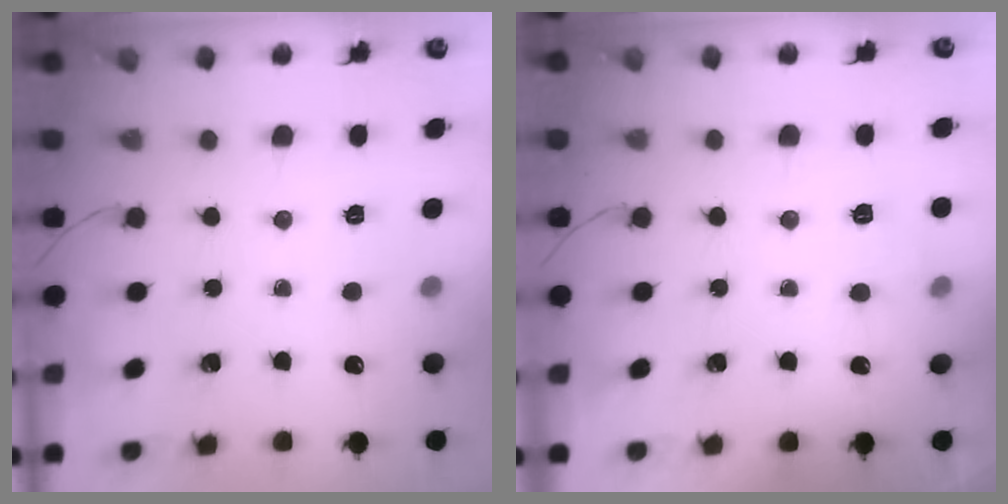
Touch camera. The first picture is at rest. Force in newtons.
{"total": 6.8, "press": 6.6, "slide": 1.7}